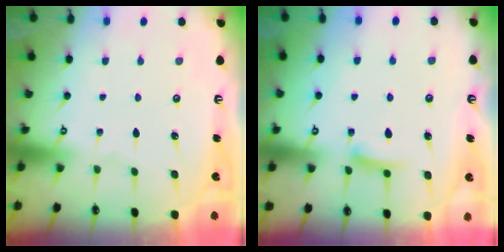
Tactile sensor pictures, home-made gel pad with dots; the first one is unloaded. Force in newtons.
{"total": 6.5, "press": 6.4, "slide": 0.9}